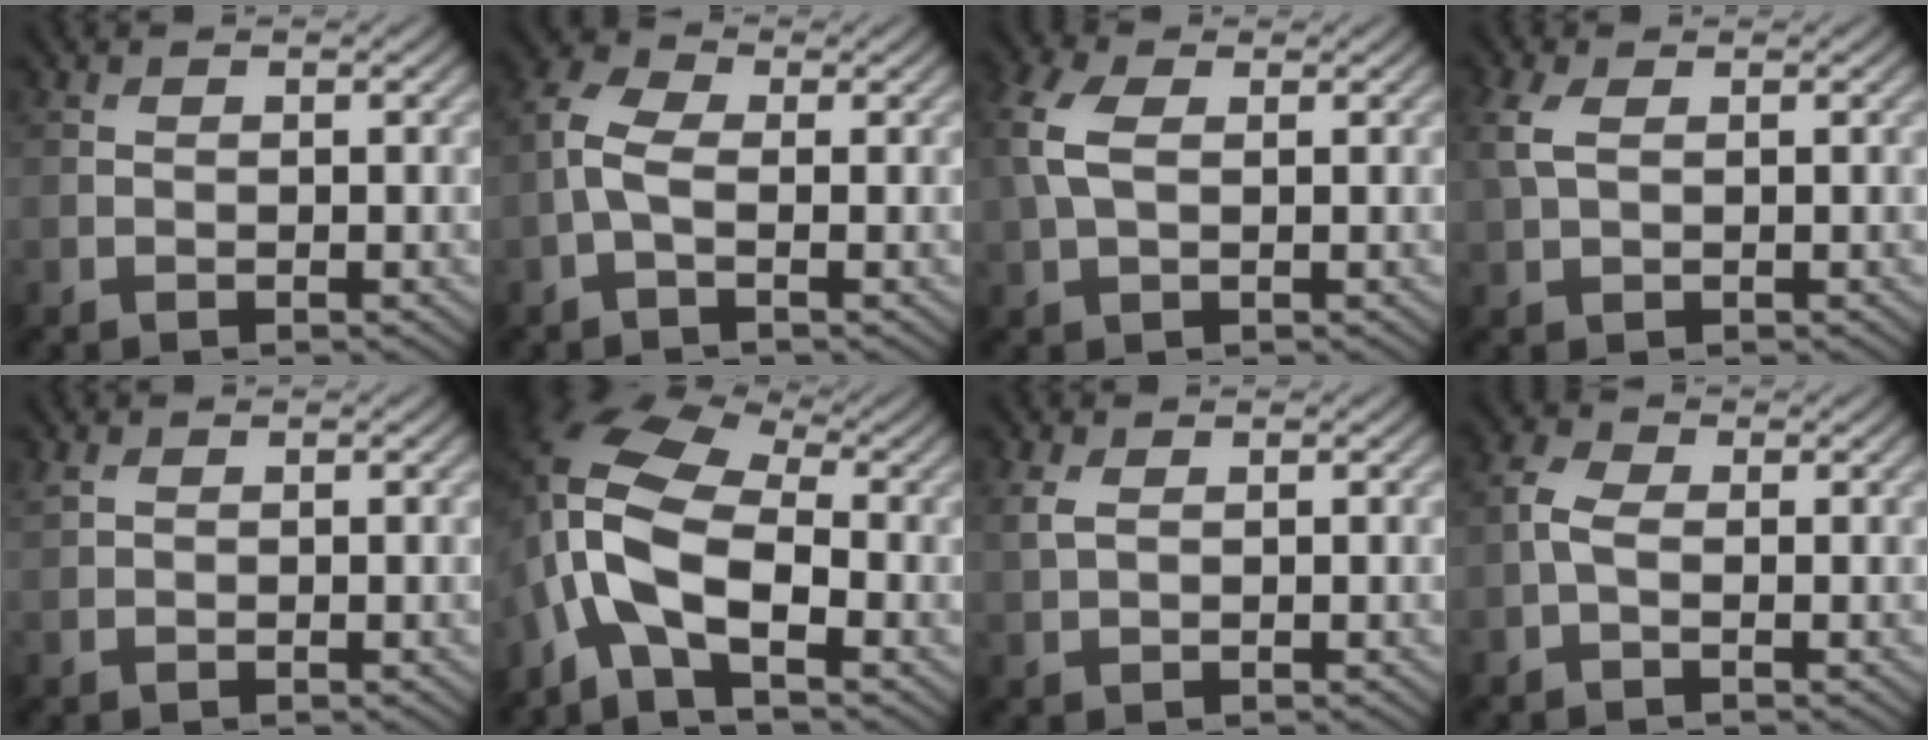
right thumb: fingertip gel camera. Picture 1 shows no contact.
{"total": 4.0, "force": [-0.7, 2.0, 3.4], "torque": [-0.088, 0.009, -0.026]}
{"total": 5.3, "force": [0.9, 3.1, 4.2], "torque": [-0.124, 0.012, 0.013]}
{"total": 3.3, "force": [0.9, 1.8, 2.6], "torque": [-0.083, 0.007, 0.017]}
{"total": 1.1, "force": [0.8, 0.6, 0.6], "torque": [-0.019, 0.002, 0.020]}
{"total": 11.7, "force": [-3.1, 5.9, 9.7], "torque": [-0.208, 0.005, -0.079]}
{"total": 2.2, "force": [0.9, 1.2, 1.6], "torque": [-0.049, 0.002, 0.019]}
{"total": 2.5, "force": [-0.4, 1.4, 2.1], "torque": [-0.053, 0.006, -0.016]}